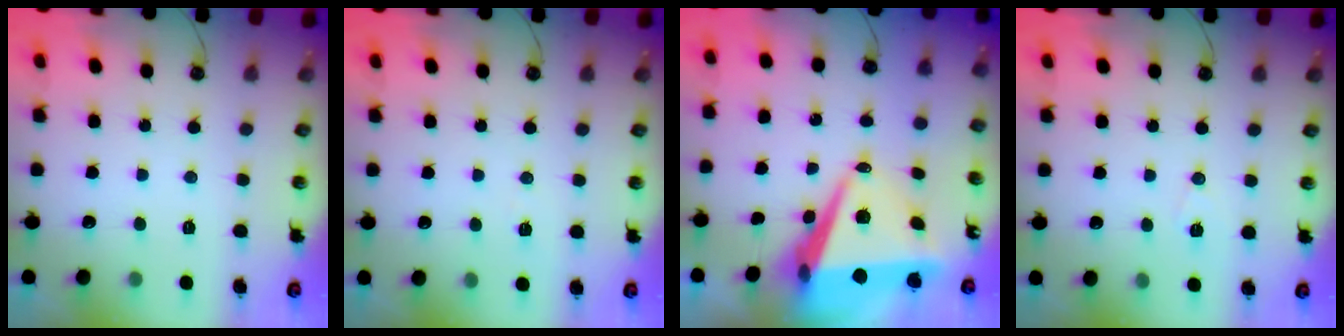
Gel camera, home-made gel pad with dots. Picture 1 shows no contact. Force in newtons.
{"total": 2.3, "press": 1.3, "slide": 1.9}
{"total": 12.0, "press": 11.3, "slide": 4.0}
{"total": 6.5, "press": 4.7, "slide": 4.5}